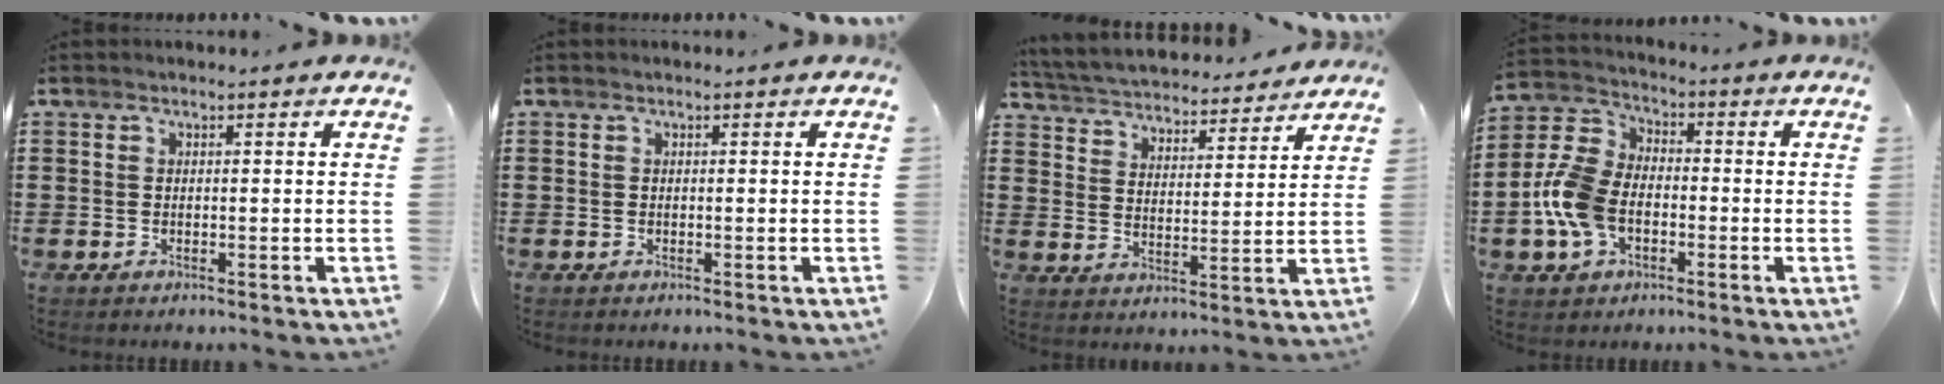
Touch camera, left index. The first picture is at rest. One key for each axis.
{"total": 0.0}
{"total": 4.2, "fx": 4.2, "fy": 0.3, "fz": 0.0, "tx": -0.026, "ty": -0.033, "tz": 0.068}
{"total": 9.6, "fx": -2.5, "fy": 6.3, "fz": 6.9, "tx": -0.186, "ty": 0.003, "tz": -0.054}